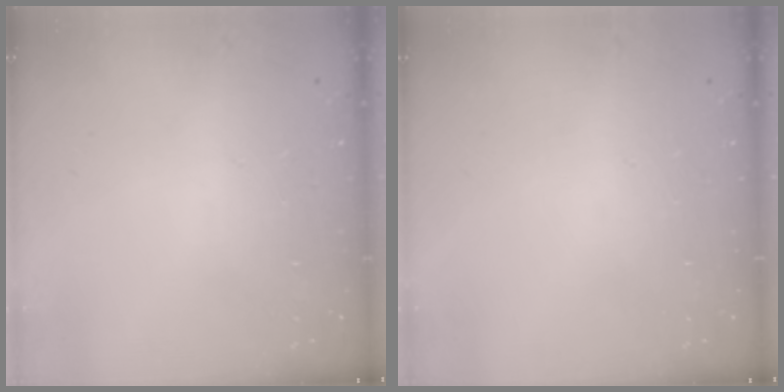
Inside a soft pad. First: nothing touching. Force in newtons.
{"total": 0.0}